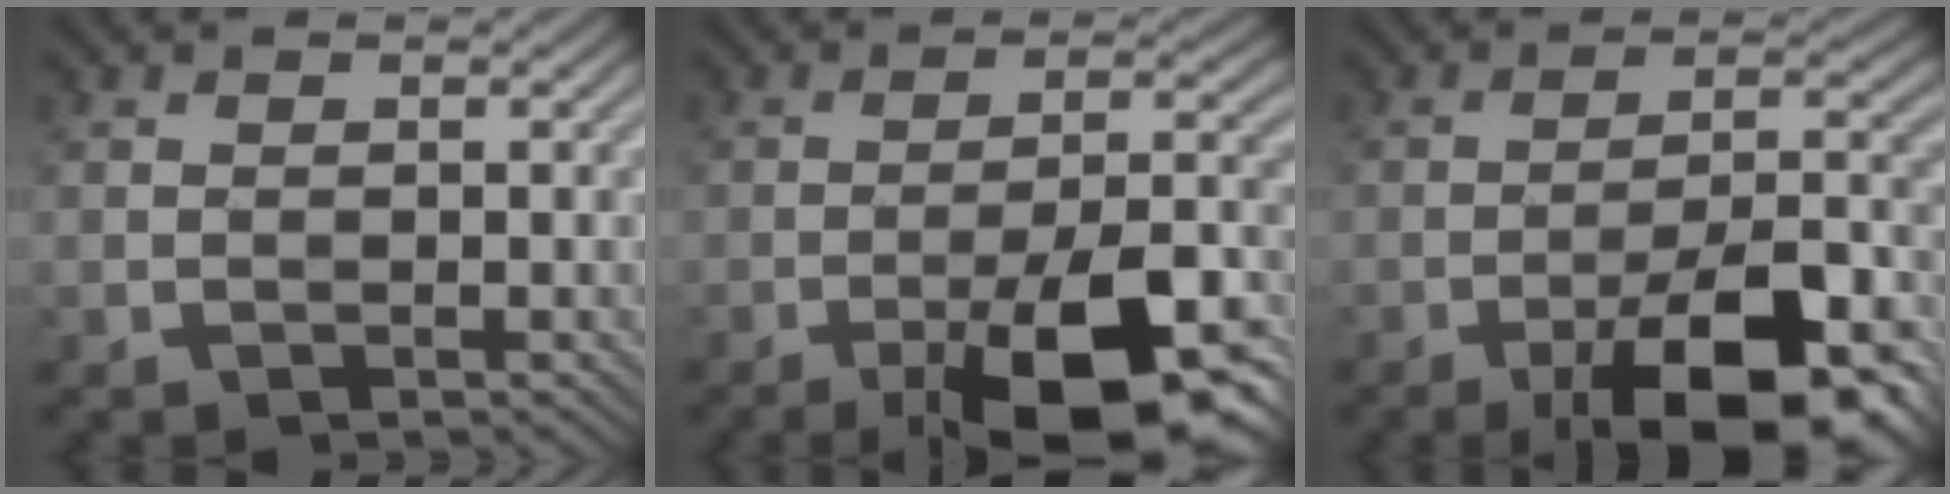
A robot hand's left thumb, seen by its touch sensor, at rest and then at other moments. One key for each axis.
{"total": 14.8, "fx": -8.2, "fy": 4.3, "fz": 11.6, "tx": -0.175, "ty": 0.002, "tz": -0.132}
{"total": 15.0, "fx": -8.5, "fy": 4.7, "fz": 11.4, "tx": -0.167, "ty": 0.004, "tz": -0.139}